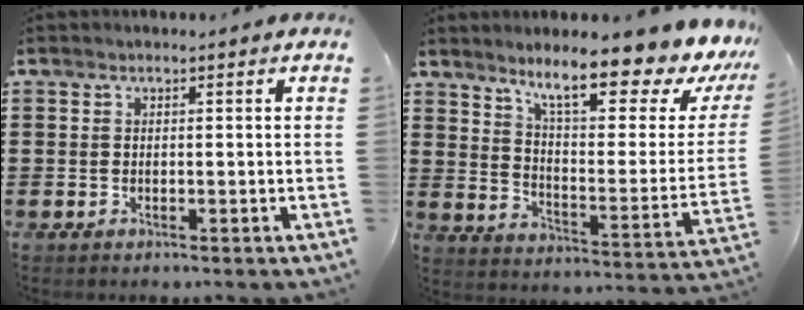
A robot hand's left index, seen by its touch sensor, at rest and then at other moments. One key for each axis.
{"total": 12.2, "fx": 9.2, "fy": 1.3, "fz": 7.9, "tx": -0.144, "ty": -0.065, "tz": 0.145}